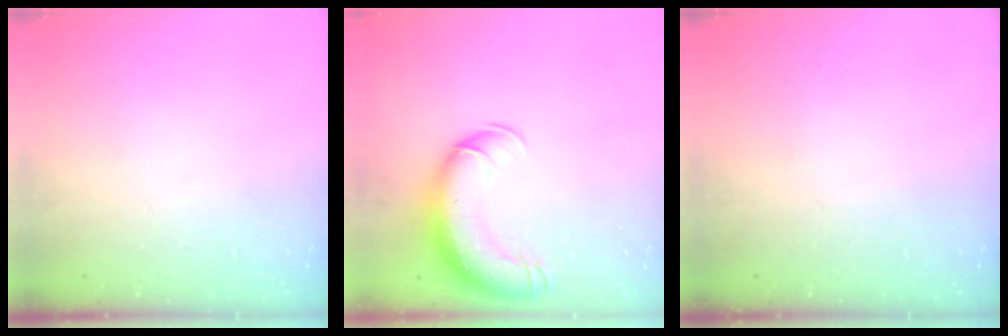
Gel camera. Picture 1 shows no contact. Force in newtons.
{"total": 15.1, "press": 14.7, "slide": 3.6}
{"total": 0.0}